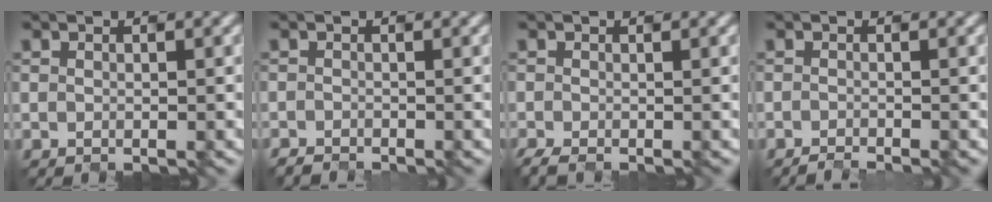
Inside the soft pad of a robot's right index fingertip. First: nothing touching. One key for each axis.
{"total": 0.6, "fx": -0.6, "fy": -0.1, "fz": -0.2, "tx": 0.005, "ty": -0.003, "tz": -0.013}
{"total": 0.7, "fx": -0.5, "fy": 0.1, "fz": 0.5, "tx": -0.015, "ty": -0.003, "tz": -0.012}
{"total": 0.9, "fx": -0.6, "fy": 0.4, "fz": 0.6, "tx": 0.006, "ty": -0.007, "tz": -0.016}